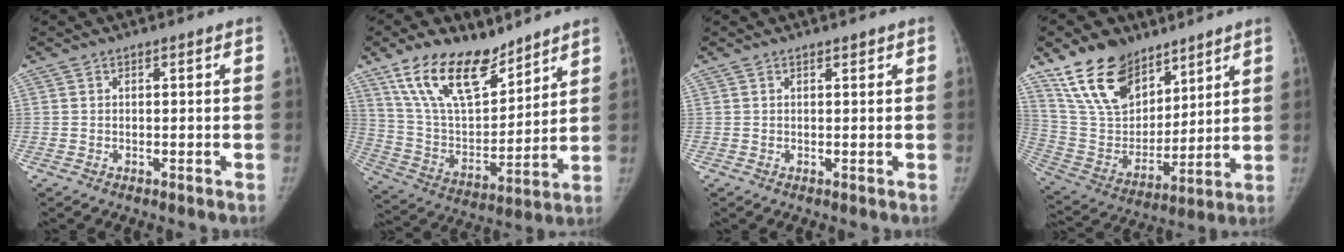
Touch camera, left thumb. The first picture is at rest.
{"total": 18.6, "force": [12.7, 8.6, 10.5], "torque": [-0.148, -0.063, 0.243]}
{"total": 0.6, "force": [0.5, 0.2, 0.2], "torque": [-0.001, -0.004, 0.007]}
{"total": 18.5, "force": [12.5, 10.7, 8.6], "torque": [-0.115, -0.053, 0.245]}